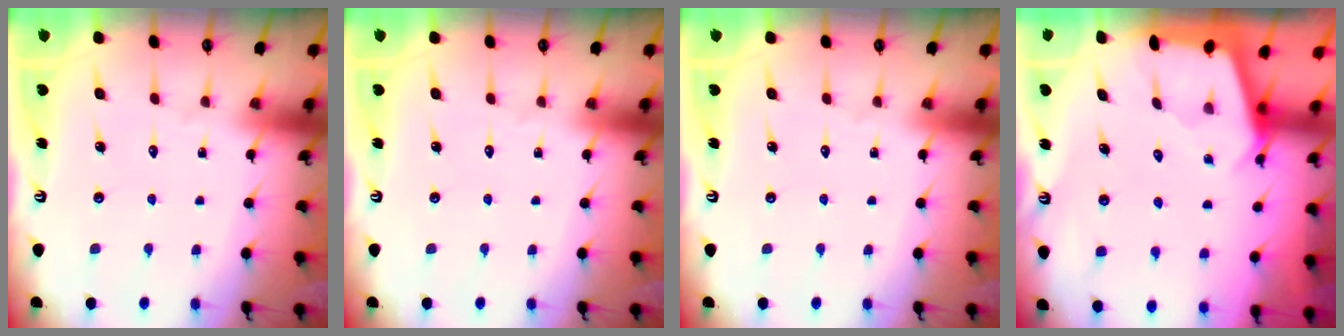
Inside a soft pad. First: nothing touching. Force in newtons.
{"total": 0.0}
{"total": 0.0}
{"total": 2.6, "press": 2.5, "slide": 0.3}